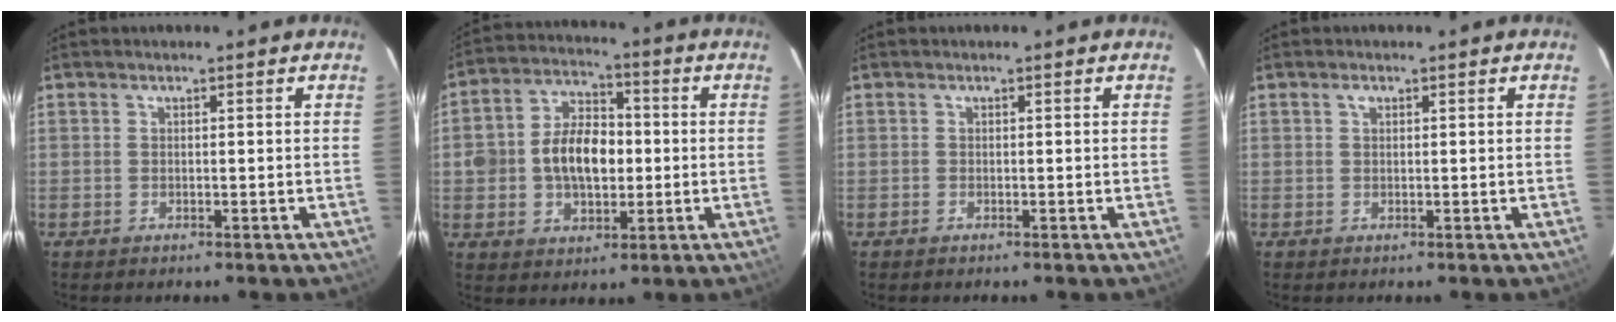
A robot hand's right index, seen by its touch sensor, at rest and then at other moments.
{"total": 11.9, "force": [-0.6, 7.9, 8.9], "torque": [-0.169, 0.026, -0.007]}
{"total": 0.0}
{"total": 0.7, "force": [0.3, 0.5, 0.4], "torque": [-0.008, 0.004, 0.006]}